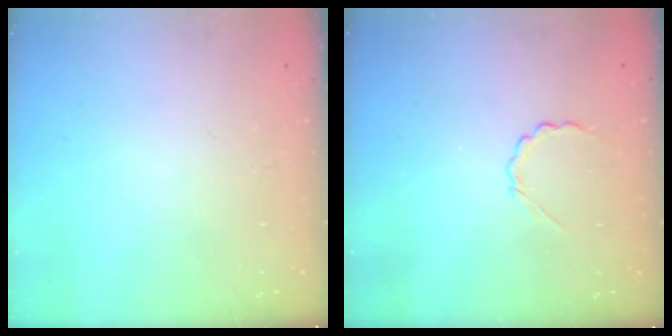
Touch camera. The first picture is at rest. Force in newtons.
{"total": 4.0, "press": 3.8, "slide": 1.1}